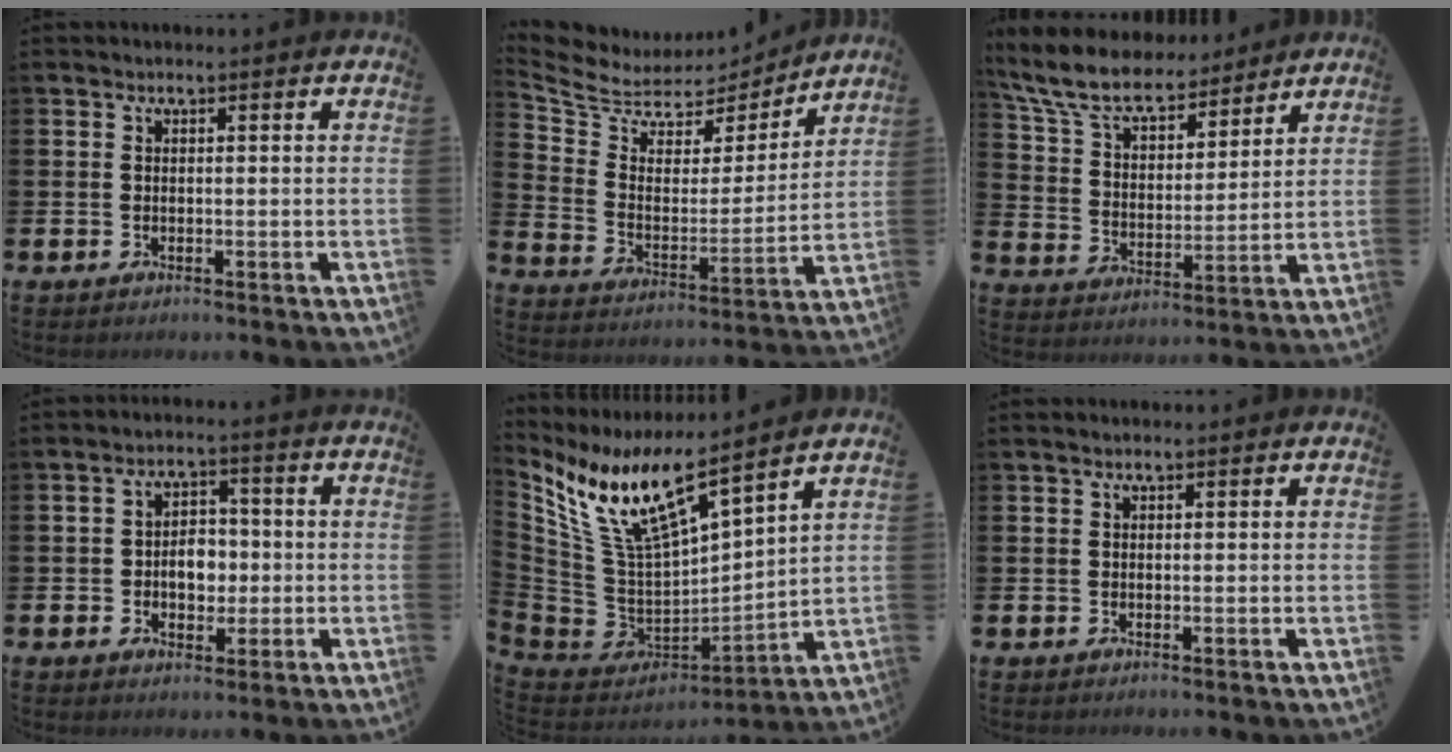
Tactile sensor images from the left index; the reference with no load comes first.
{"total": 6.3, "force": [5.7, 2.6, 0.3], "torque": [-0.054, -0.050, 0.096]}
{"total": 9.0, "force": [8.1, 2.8, 2.7], "torque": [-0.097, -0.047, 0.148]}
{"total": 4.1, "force": [-0.4, 3.1, 2.7], "torque": [-0.042, 0.004, -0.016]}
{"total": 11.7, "force": [9.0, 2.5, 7.0], "torque": [-0.186, -0.063, 0.156]}
{"total": 0.8, "force": [0.8, 0.2, 0.2], "torque": [-0.003, 0.002, 0.014]}